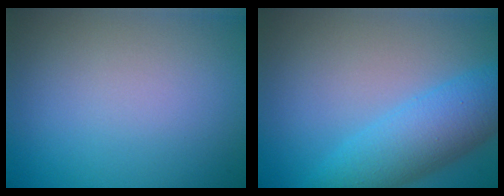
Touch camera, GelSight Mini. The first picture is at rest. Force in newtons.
{"total": 6.4, "press": 6.4, "slide": 0.2}